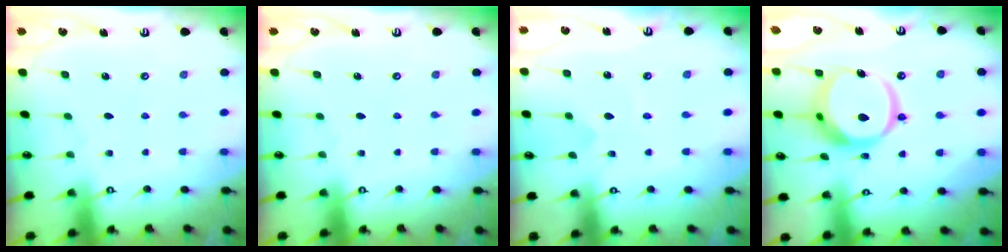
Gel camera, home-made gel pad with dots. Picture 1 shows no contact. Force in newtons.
{"total": 0.0}
{"total": 3.6, "press": 3.6, "slide": 0.2}
{"total": 15.8, "press": 15.7, "slide": 1.8}